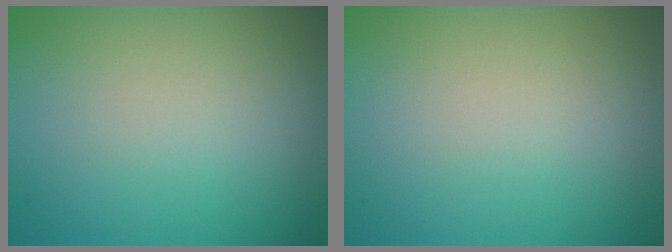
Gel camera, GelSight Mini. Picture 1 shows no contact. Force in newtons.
{"total": 0.0}